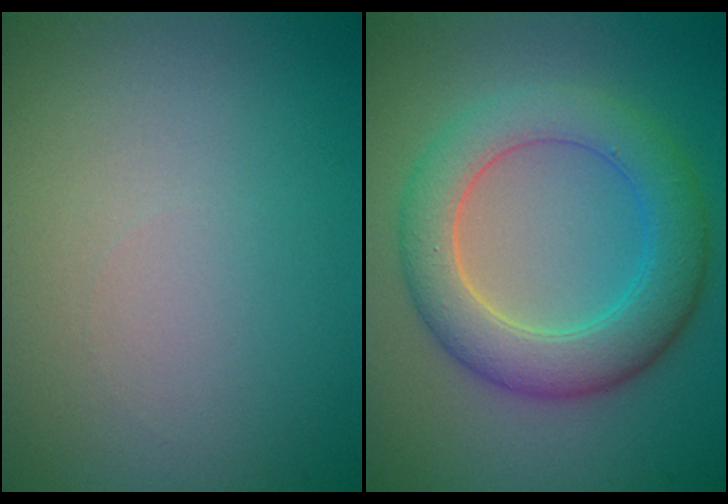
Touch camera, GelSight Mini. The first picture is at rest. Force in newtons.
{"total": 6.1, "press": 6.1, "slide": 0.4}